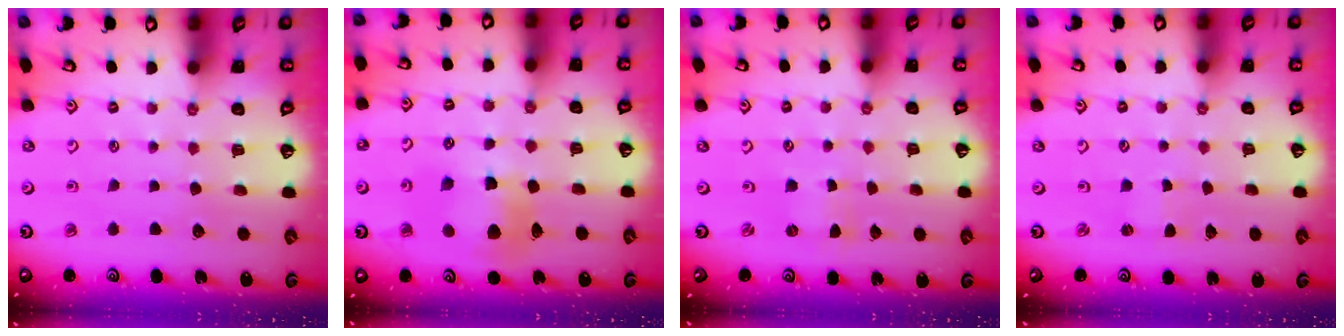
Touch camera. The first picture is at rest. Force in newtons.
{"total": 10.7, "press": 10.6, "slide": 1.4}
{"total": 0.0}
{"total": 0.0}